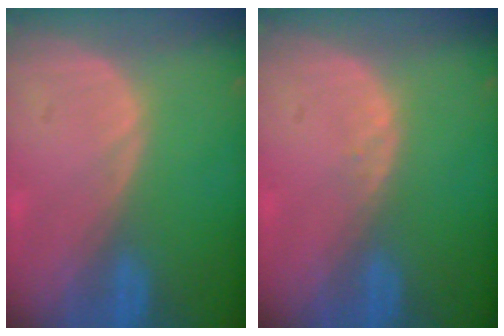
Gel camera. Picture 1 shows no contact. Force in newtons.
{"total": 0.7, "press": 0.6, "slide": 0.2}